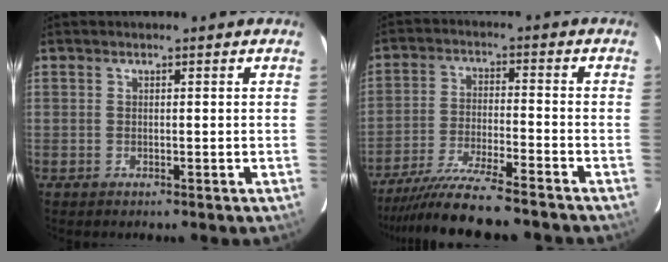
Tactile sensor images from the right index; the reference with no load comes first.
{"total": 13.4, "force": [-11.8, 0.1, 6.3], "torque": [-0.104, -0.023, -0.194]}